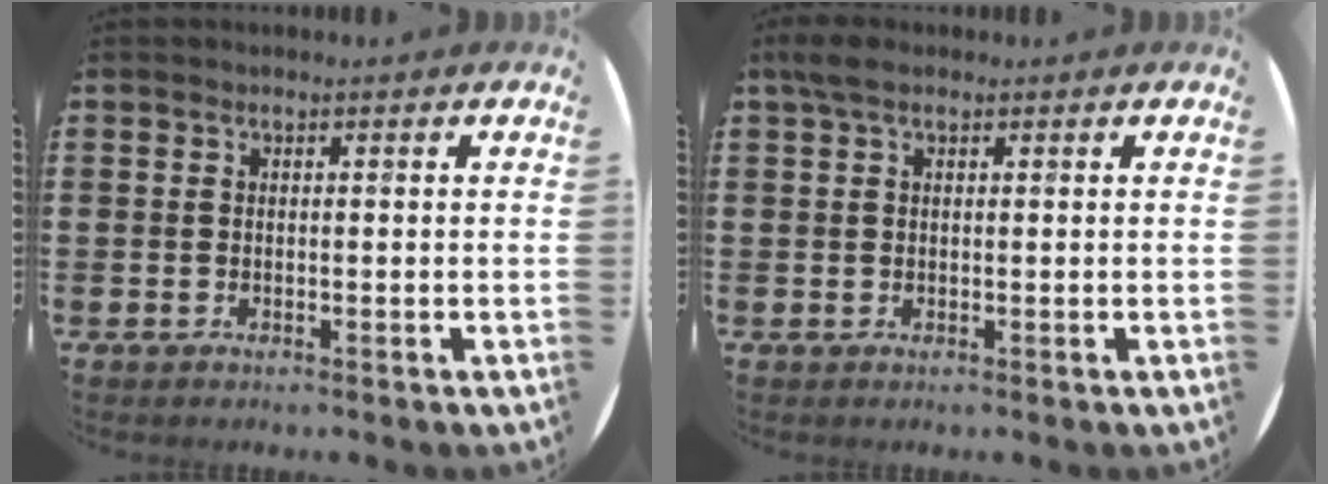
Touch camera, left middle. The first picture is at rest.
{"total": 2.0, "force": [1.2, 0.9, 1.4], "torque": [-0.029, 0.009, 0.019]}